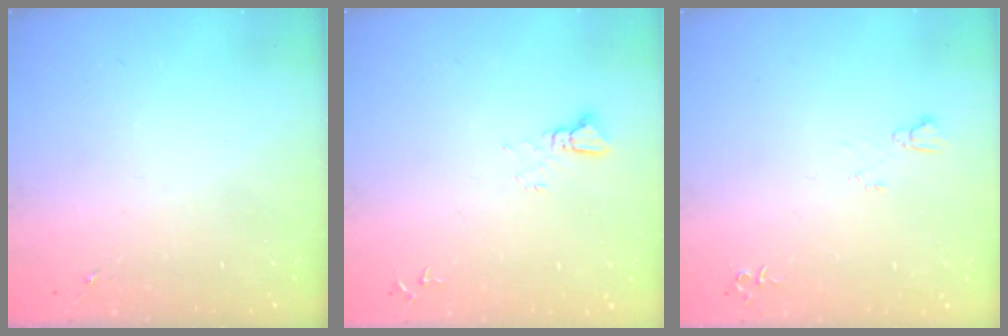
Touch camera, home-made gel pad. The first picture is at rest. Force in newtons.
{"total": 3.7, "press": 3.7, "slide": 0.3}
{"total": 4.9, "press": 4.9, "slide": 0.6}